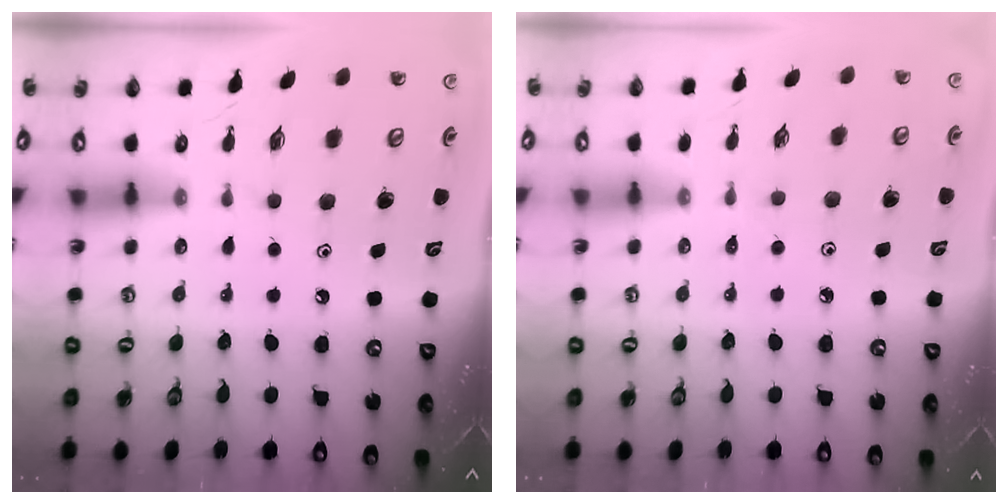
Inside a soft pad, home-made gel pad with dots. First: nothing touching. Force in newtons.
{"total": 3.8, "press": 3.7, "slide": 0.7}